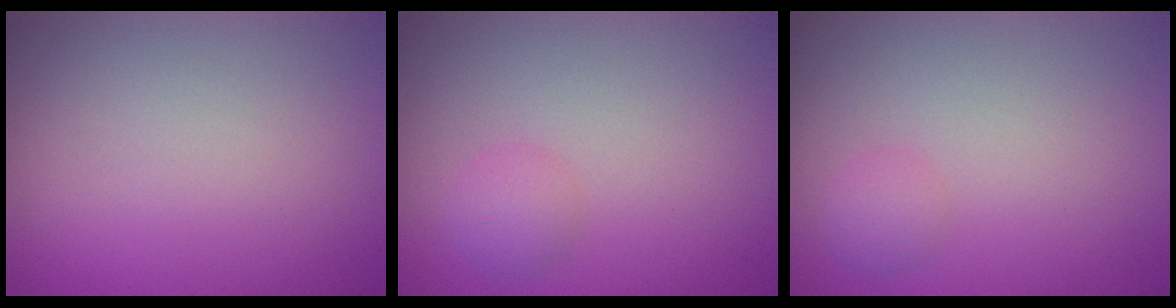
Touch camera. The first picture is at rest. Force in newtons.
{"total": 1.4, "press": 1.3, "slide": 0.2}
{"total": 0.8, "press": 0.8, "slide": 0.0}